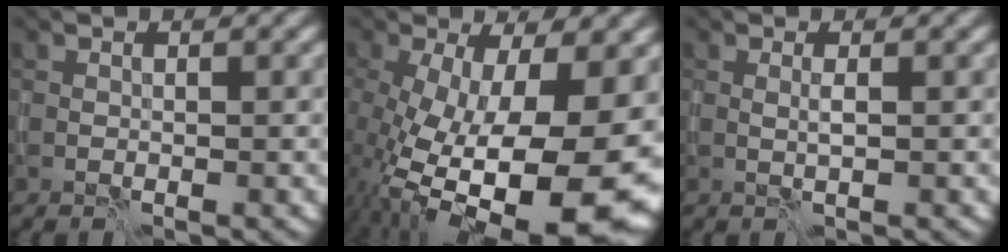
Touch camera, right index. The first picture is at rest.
{"total": 17.6, "force": [-4.1, 7.5, 15.4], "torque": [-0.244, -0.053, -0.047]}
{"total": 0.7, "force": [0.0, -0.3, 0.6], "torque": [-0.013, 0.002, -0.001]}